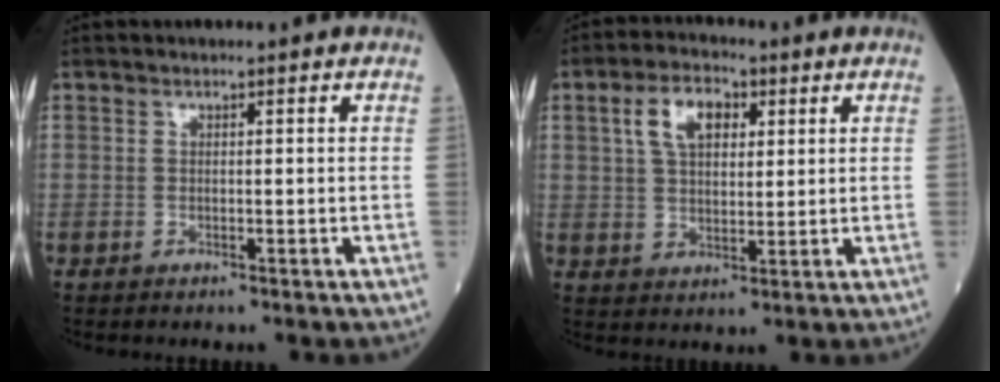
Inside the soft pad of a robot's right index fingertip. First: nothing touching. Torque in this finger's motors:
{"motor_torque": [1.08, 0.45, 0.51, 0.13]}